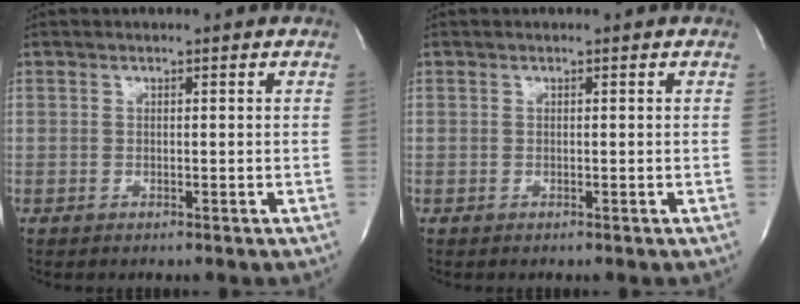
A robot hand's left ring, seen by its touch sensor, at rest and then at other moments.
{"total": 0.0}